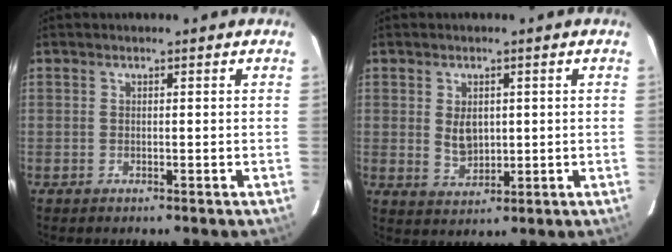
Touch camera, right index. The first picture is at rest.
{"total": 4.1, "force": [0.7, 2.9, 2.9], "torque": [-0.053, -0.001, 0.023]}